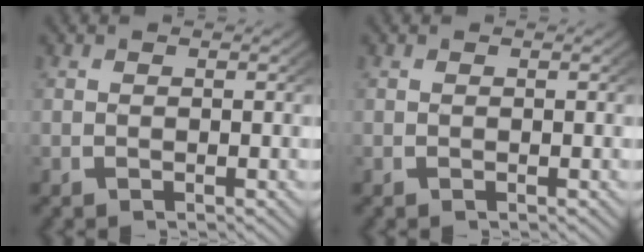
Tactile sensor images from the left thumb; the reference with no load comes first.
{"total": 0.0}